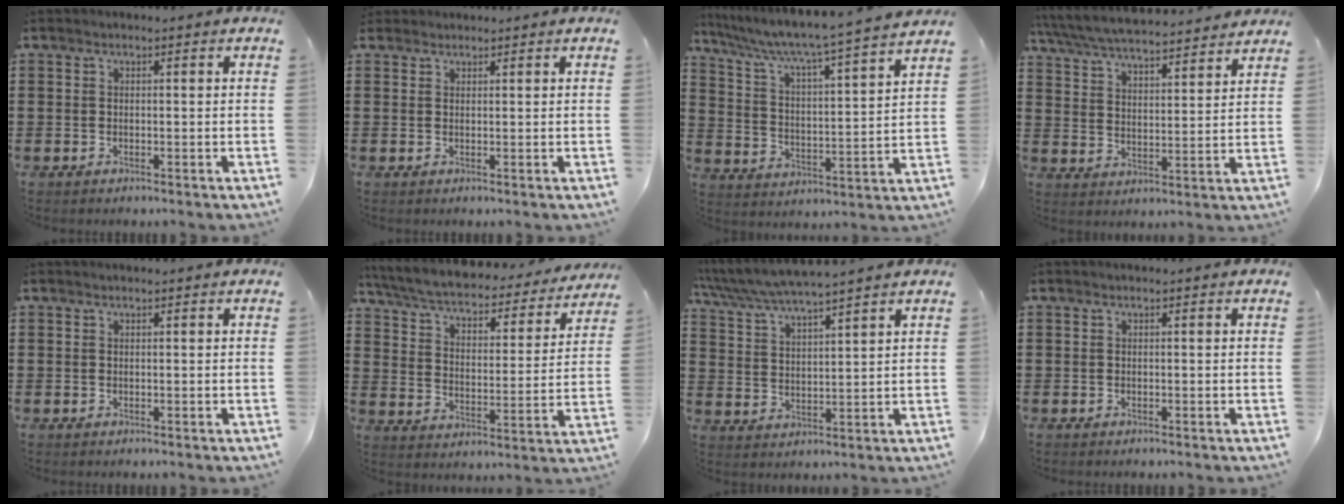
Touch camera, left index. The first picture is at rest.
{"total": 1.0, "force": [1.0, 0.2, 0.0], "torque": [-0.004, 0.000, 0.020]}
{"total": 4.9, "force": [4.3, -0.6, 2.4], "torque": [-0.068, -0.041, 0.060]}
{"total": 6.0, "force": [5.8, 0.3, 1.6], "torque": [-0.058, -0.037, 0.098]}
{"total": 0.0}
{"total": 4.9, "force": [4.4, 0.7, 2.1], "torque": [-0.062, -0.034, 0.069]}
{"total": 4.6, "force": [4.3, -0.3, 1.6], "torque": [-0.048, -0.027, 0.071]}
{"total": 0.0}